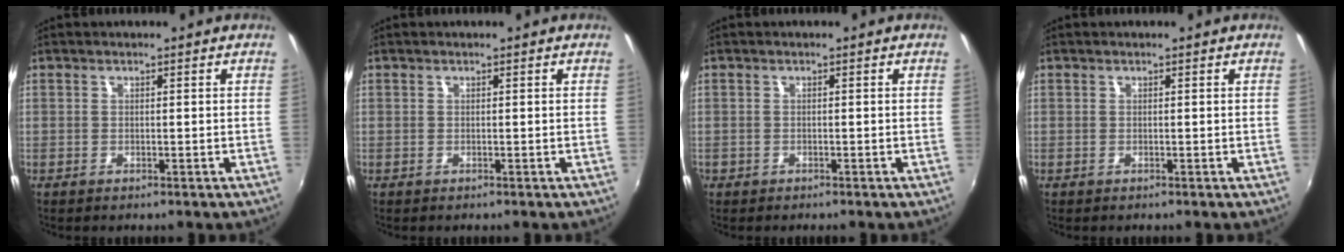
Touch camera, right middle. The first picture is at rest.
{"total": 0.0}
{"total": 0.8, "force": [-0.6, 0.6, 0.0], "torque": [-0.005, -0.002, -0.011]}
{"total": 0.0}